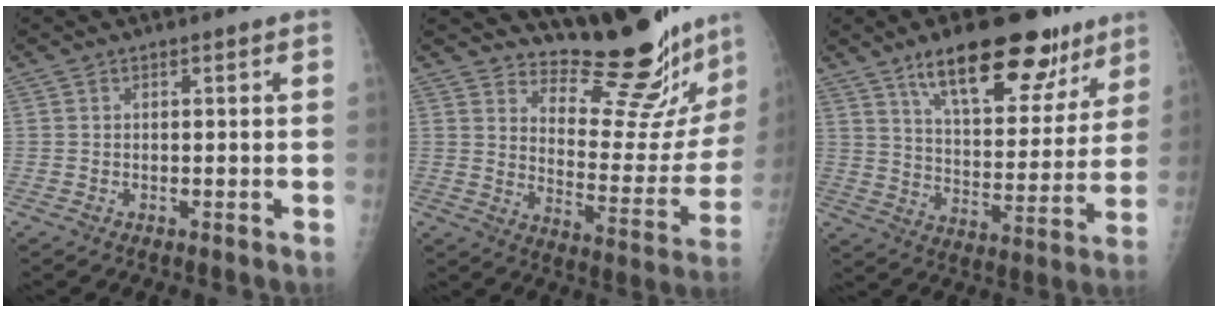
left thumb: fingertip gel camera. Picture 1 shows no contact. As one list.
[{"total": 19.0, "force": [17.5, 3.5, 6.7], "torque": [-0.054, -0.167, 0.239]}, {"total": 20.8, "force": [13.3, 8.7, 13.4], "torque": [-0.149, -0.052, 0.209]}]